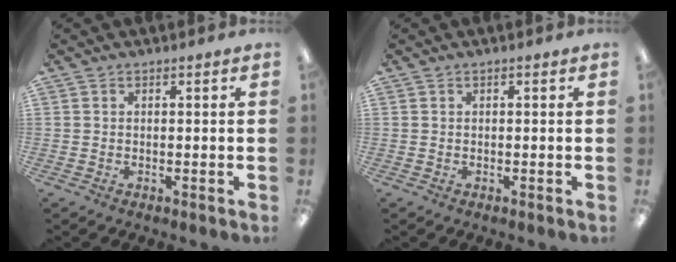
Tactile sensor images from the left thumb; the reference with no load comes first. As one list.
[{"total": 0.0}]